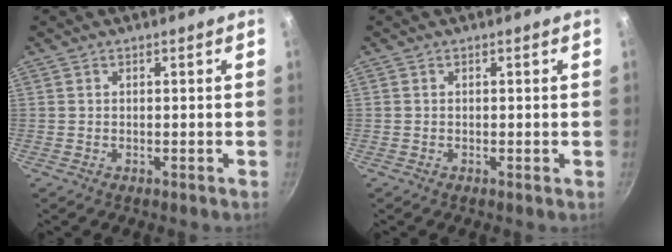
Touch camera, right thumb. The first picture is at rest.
{"total": 0.0}